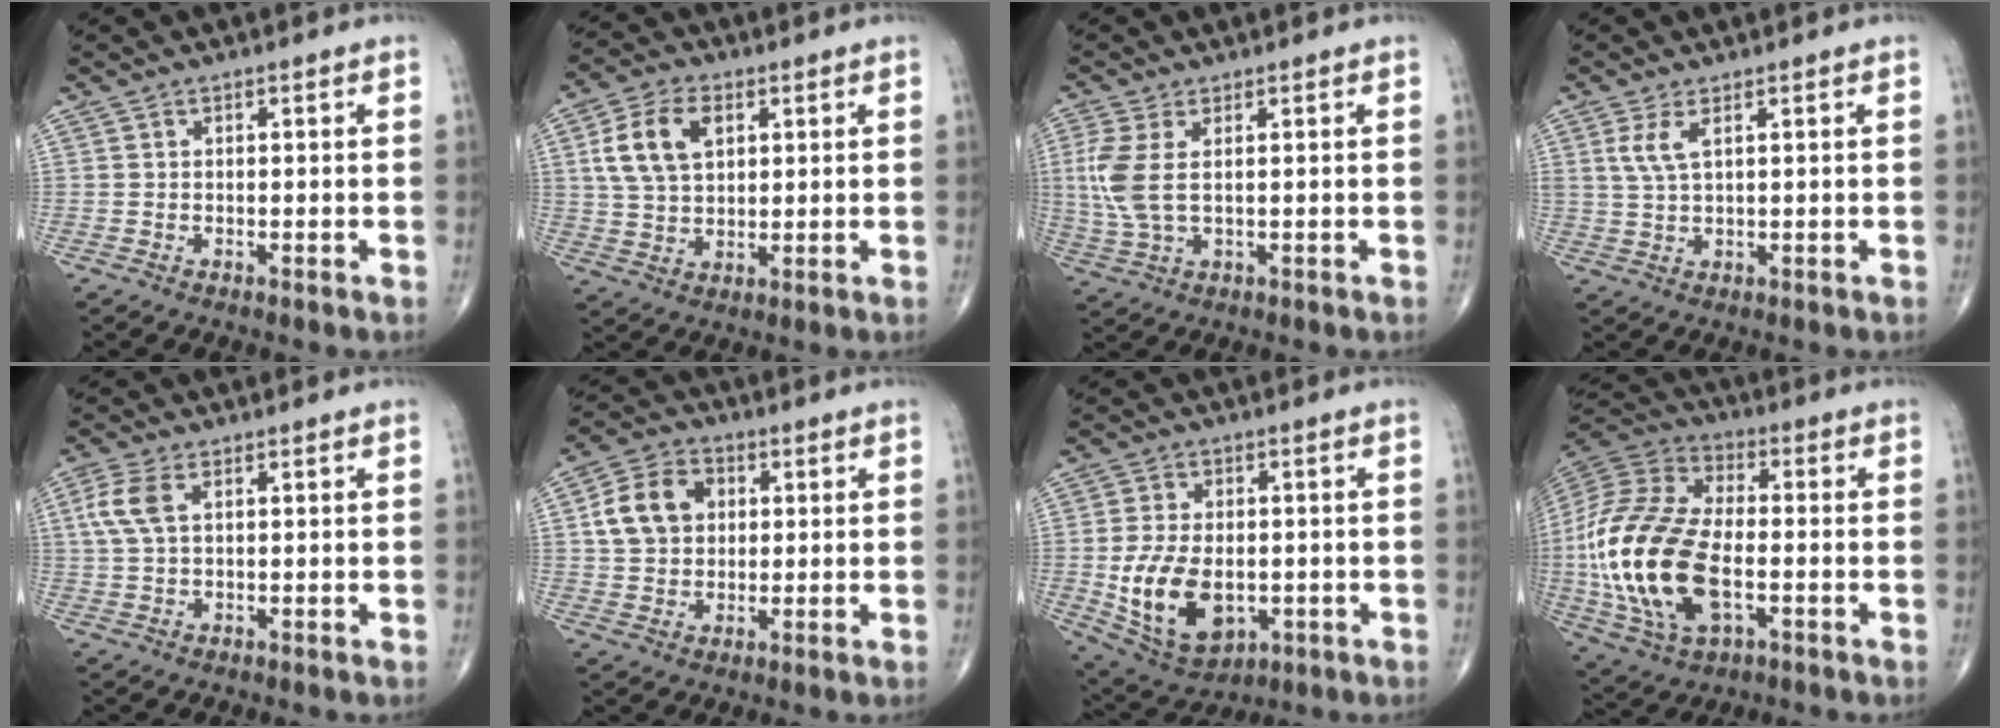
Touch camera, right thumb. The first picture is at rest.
{"total": 10.3, "force": [3.2, 6.5, 7.3], "torque": [-0.134, 0.002, 0.062]}
{"total": 7.2, "force": [1.2, 3.2, 6.3], "torque": [-0.175, -0.002, 0.032]}
{"total": 3.8, "force": [1.6, 1.2, 3.2], "torque": [-0.077, -0.001, 0.039]}
{"total": 5.4, "force": [1.6, 2.8, 4.4], "torque": [-0.117, 0.015, 0.033]}
{"total": 10.3, "force": [2.1, 8.0, 6.2], "torque": [-0.095, 0.010, 0.033]}
{"total": 14.1, "force": [-2.4, 8.8, 10.8], "torque": [-0.185, -0.005, -0.021]}
{"total": 25.2, "force": [-4.0, 13.5, 20.9], "torque": [-0.460, 0.004, -0.067]}